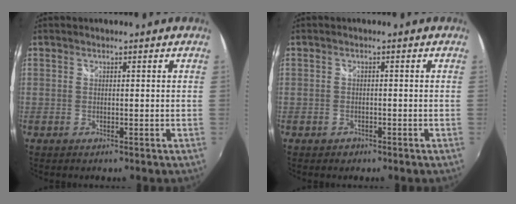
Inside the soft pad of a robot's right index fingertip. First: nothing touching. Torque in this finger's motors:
{"motor_torque": [0.11, 0.05, 0.05, 0.01]}